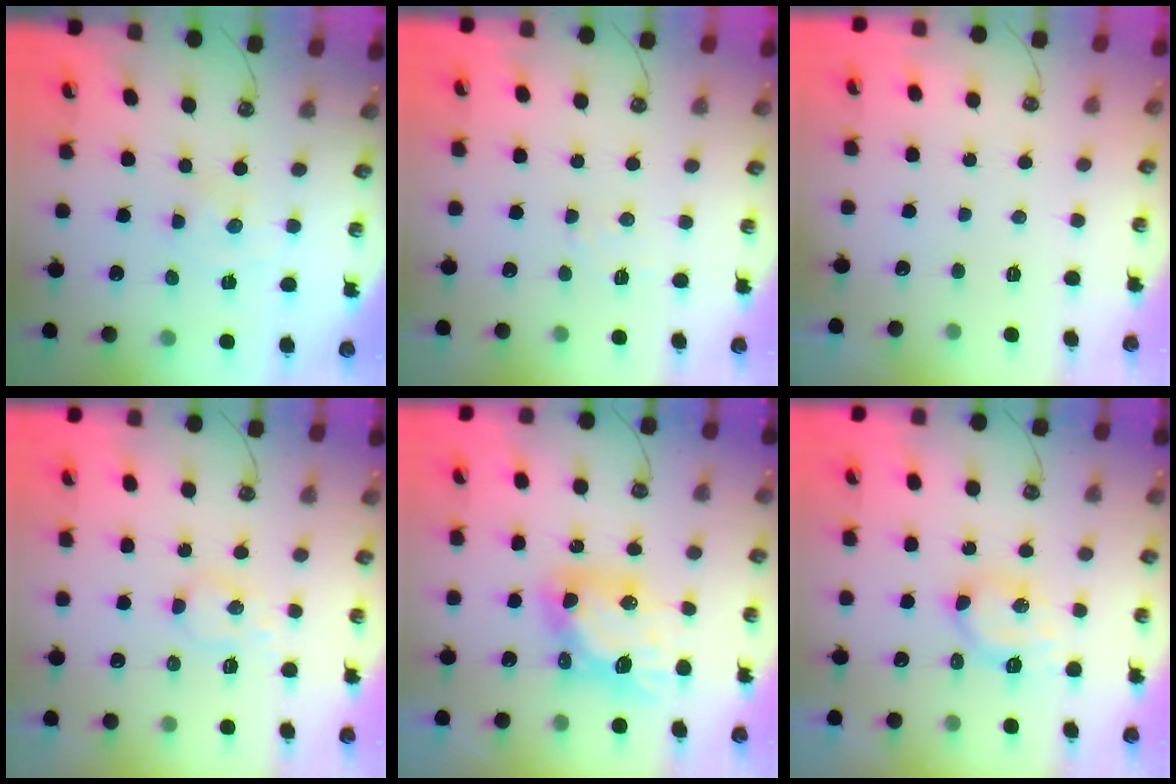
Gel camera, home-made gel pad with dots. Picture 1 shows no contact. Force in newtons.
{"total": 5.1, "press": 5.1, "slide": 0.7}
{"total": 0.0}
{"total": 5.0, "press": 4.9, "slide": 0.4}
{"total": 9.2, "press": 9.1, "slide": 1.0}
{"total": 6.1, "press": 6.0, "slide": 0.7}